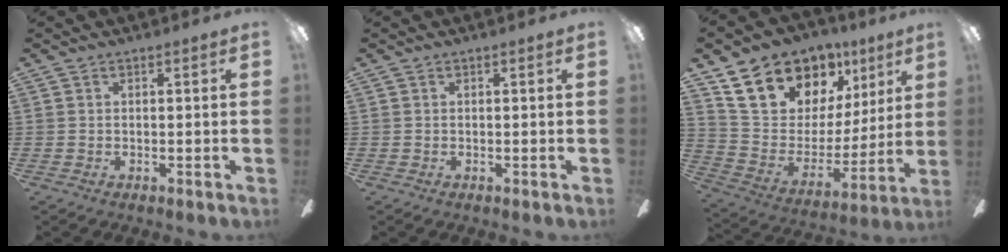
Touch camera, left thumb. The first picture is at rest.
{"total": 0.0}
{"total": 20.2, "force": [13.2, 13.0, 8.1], "torque": [-0.143, -0.069, 0.256]}